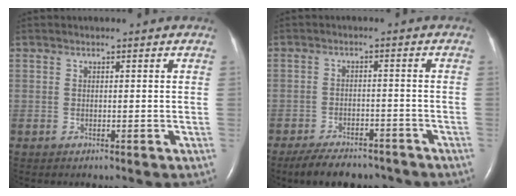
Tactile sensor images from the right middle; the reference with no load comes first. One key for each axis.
{"total": 8.7, "fx": -7.2, "fy": 3.3, "fz": 3.4, "tx": -0.050, "ty": -0.004, "tz": -0.109}